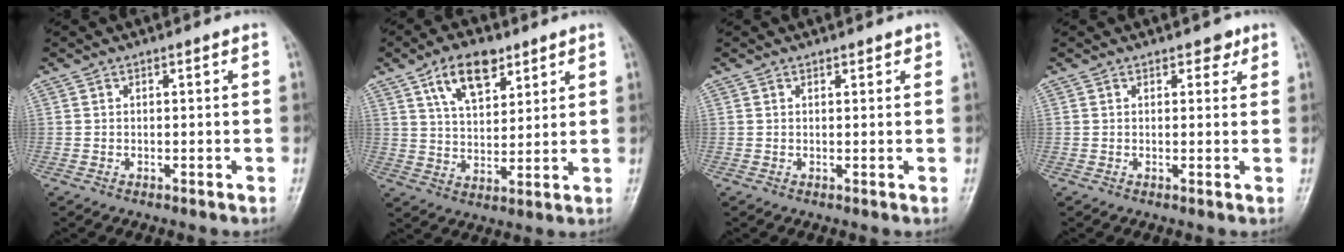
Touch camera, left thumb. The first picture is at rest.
{"total": 10.2, "force": [5.8, 5.3, 6.5], "torque": [-0.091, -0.028, 0.105]}
{"total": 1.2, "force": [0.9, 0.7, 0.3], "torque": [0.008, -0.005, 0.007]}
{"total": 2.0, "force": [1.3, 1.3, 0.8], "torque": [0.007, -0.005, 0.012]}